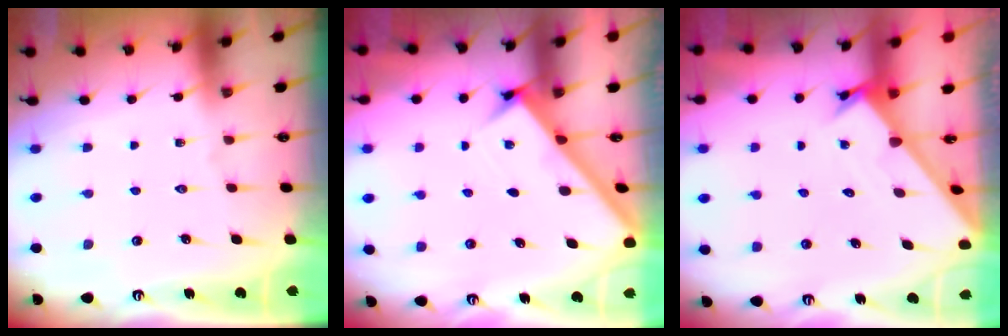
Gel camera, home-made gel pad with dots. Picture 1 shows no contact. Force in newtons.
{"total": 2.7, "press": 2.7, "slide": 0.4}
{"total": 1.7, "press": 1.7, "slide": 0.1}